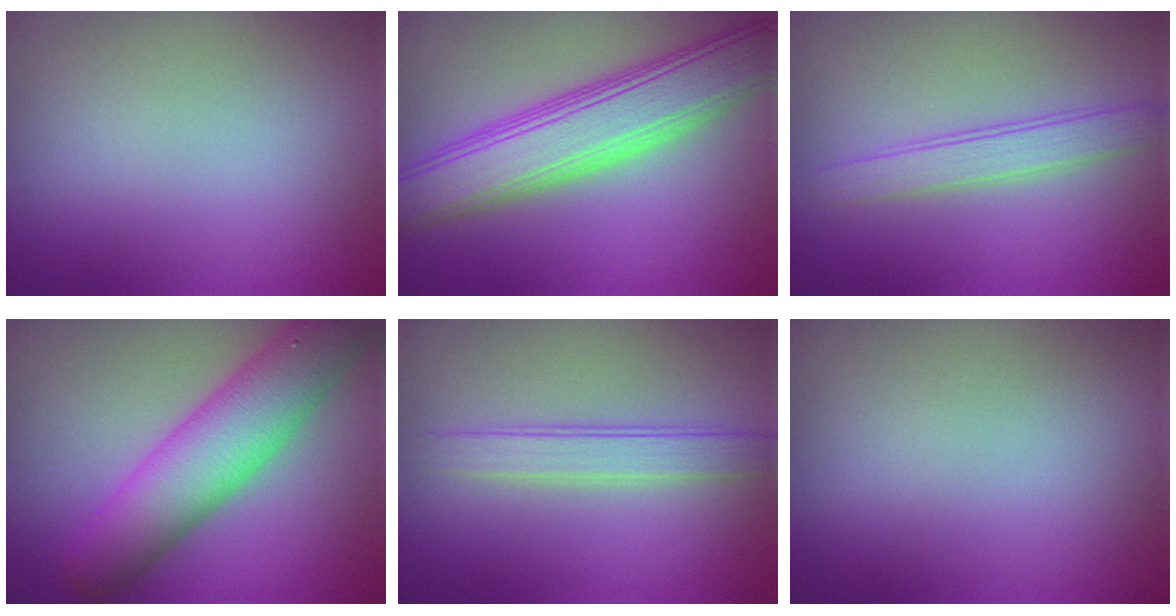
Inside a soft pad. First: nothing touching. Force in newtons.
{"total": 8.0, "press": 8.0, "slide": 0.4}
{"total": 2.5, "press": 2.5, "slide": 0.0}
{"total": 8.3, "press": 8.3, "slide": 0.4}
{"total": 2.5, "press": 2.5, "slide": 0.2}
{"total": 0.0}